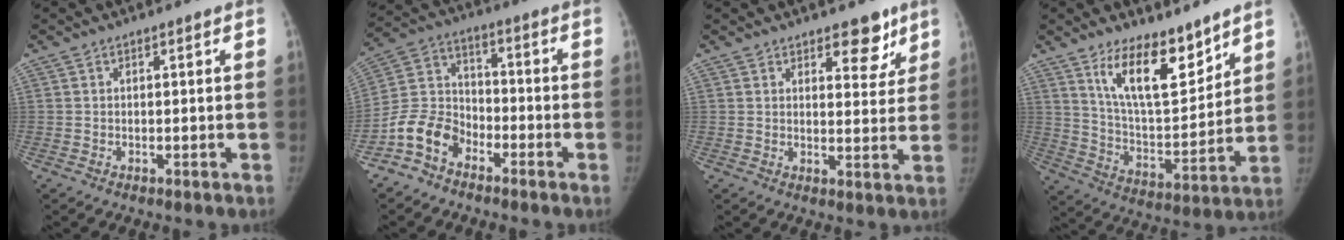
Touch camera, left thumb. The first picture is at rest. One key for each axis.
{"total": 9.9, "fx": -6.1, "fy": 6.7, "fz": 3.9, "tx": -0.067, "ty": 0.052, "tz": -0.131}
{"total": 6.0, "fx": 4.1, "fy": 3.1, "fz": 3.2, "tx": -0.006, "ty": -0.025, "tz": 0.053}
{"total": 14.6, "fx": 10.1, "fy": 5.5, "fz": 9.1, "tx": -0.116, "ty": -0.079, "tz": 0.187}